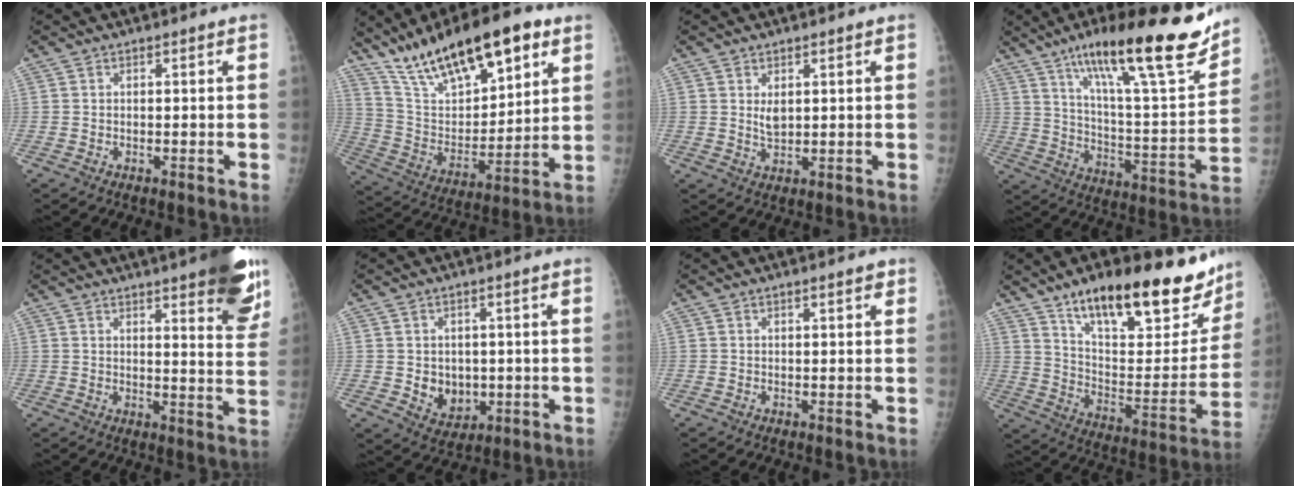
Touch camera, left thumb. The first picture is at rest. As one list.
[{"total": 22.7, "force": [14.4, 8.6, 15.3], "torque": [-0.222, -0.043, 0.257]}, {"total": 1.5, "force": [0.6, 0.8, 1.1], "torque": [-0.016, -0.004, 0.013]}, {"total": 26.1, "force": [17.1, 5.0, 19.0], "torque": [-0.274, -0.059, 0.277]}, {"total": 16.3, "force": [10.5, 3.8, 11.8], "torque": [-0.122, -0.054, 0.122]}, {"total": 6.5, "force": [-0.5, 5.2, 3.8], "torque": [-0.030, -0.006, 0.009]}, {"total": 1.5, "force": [0.9, 0.4, 1.1], "torque": [-0.014, -0.001, 0.010]}, {"total": 27.5, "force": [19.2, 9.7, 17.1], "torque": [-0.207, -0.075, 0.292]}]